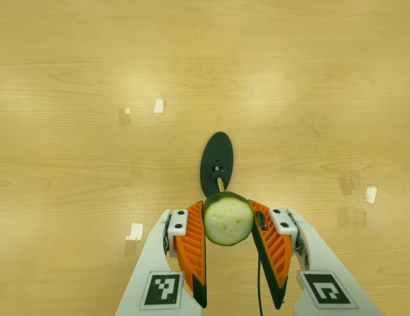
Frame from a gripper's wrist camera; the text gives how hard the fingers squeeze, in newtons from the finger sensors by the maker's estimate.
{"total": 12.2, "left": 13.2, "right": 11.1}